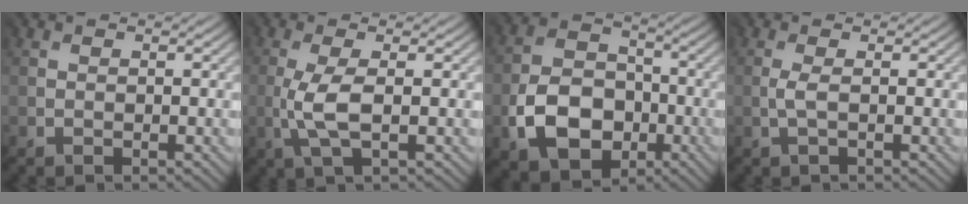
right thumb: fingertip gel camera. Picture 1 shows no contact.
{"total": 3.2, "force": [-0.7, 0.4, 3.1], "torque": [-0.084, 0.002, -0.017]}
{"total": 7.4, "force": [-3.1, 5.7, 3.6], "torque": [-0.075, -0.009, -0.064]}
{"total": 0.8, "force": [-0.3, -0.5, 0.5], "torque": [-0.021, 0.001, -0.008]}